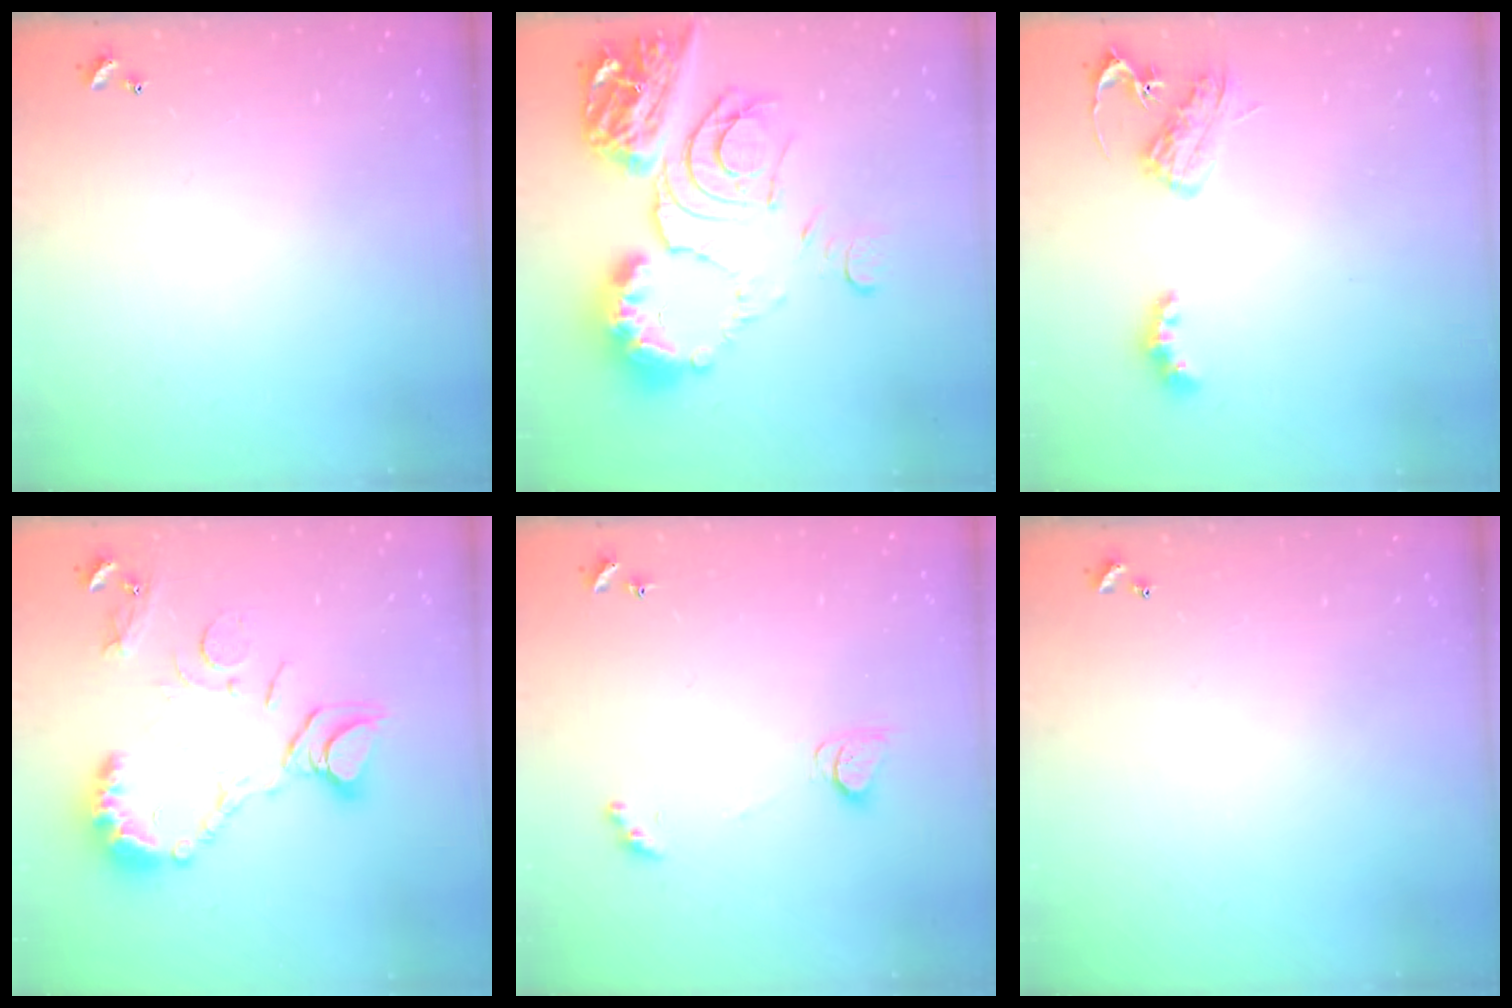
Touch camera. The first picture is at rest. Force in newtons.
{"total": 19.5, "press": 19.4, "slide": 2.4}
{"total": 4.0, "press": 4.0, "slide": 0.5}
{"total": 14.1, "press": 14.0, "slide": 1.5}
{"total": 2.5, "press": 2.5, "slide": 0.4}
{"total": 0.0}